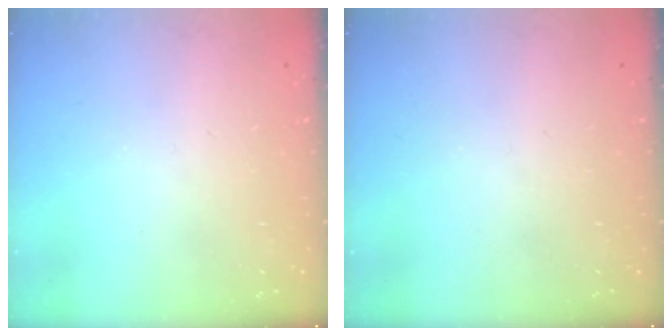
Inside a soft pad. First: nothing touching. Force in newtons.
{"total": 0.0}